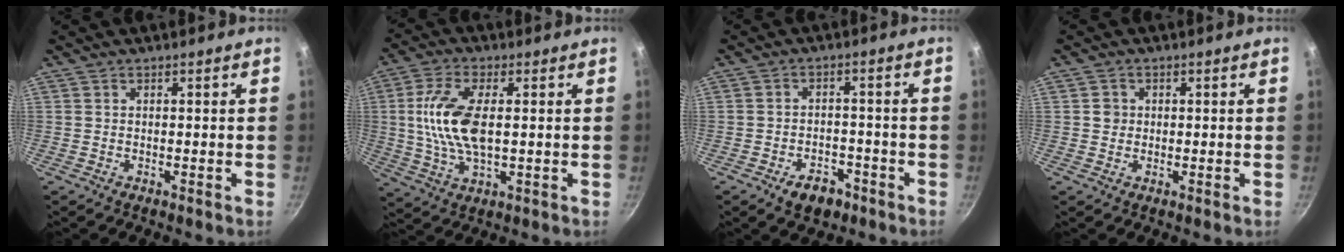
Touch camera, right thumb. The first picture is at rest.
{"total": 12.0, "force": [1.1, 5.5, 10.6], "torque": [-0.213, 0.002, 0.019]}
{"total": 6.4, "force": [-3.8, 4.1, 3.2], "torque": [-0.031, 0.029, -0.050]}
{"total": 2.0, "force": [0.2, 1.9, 0.6], "torque": [0.000, 0.006, 0.000]}